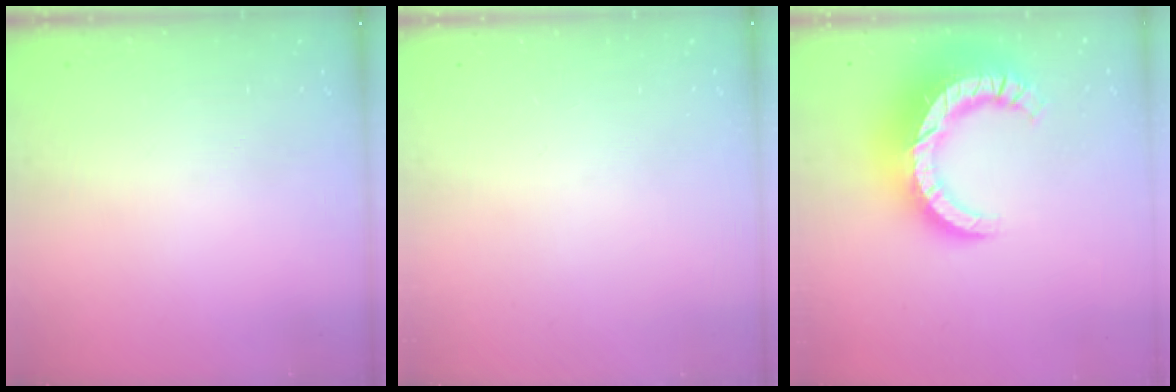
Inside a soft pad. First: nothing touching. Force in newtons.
{"total": 0.0}
{"total": 18.8, "press": 18.7, "slide": 2.1}